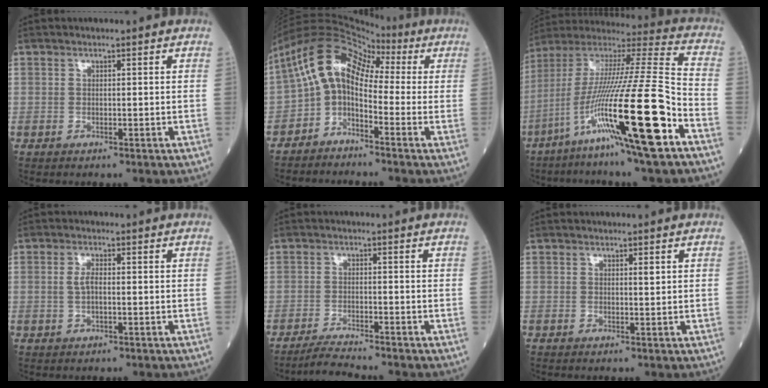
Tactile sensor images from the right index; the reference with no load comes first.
{"total": 8.8, "force": [-0.6, 5.7, 6.7], "torque": [-0.124, 0.044, -0.023]}
{"total": 24.0, "force": [-10.0, 0.0, 21.8], "torque": [-0.404, -0.035, -0.187]}
{"total": 2.1, "force": [0.0, 0.6, 2.0], "torque": [-0.046, 0.001, 0.000]}
{"total": 3.6, "force": [-3.4, -1.1, 0.7], "torque": [-0.025, -0.022, -0.063]}
{"total": 0.7, "force": [0.3, 0.1, 0.6], "torque": [-0.013, -0.002, 0.005]}